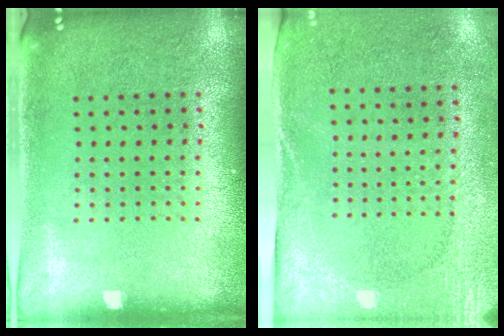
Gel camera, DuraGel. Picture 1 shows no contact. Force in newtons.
{"total": 2.7, "press": 2.2, "slide": 1.6}